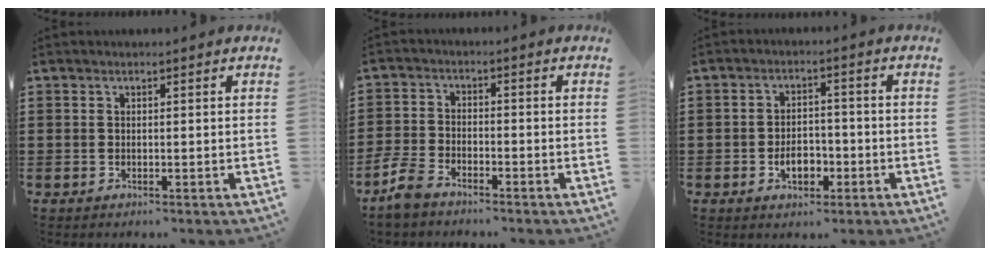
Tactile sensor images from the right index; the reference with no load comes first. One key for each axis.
{"total": 4.3, "fx": -3.6, "fy": 1.4, "fz": 1.9, "tx": -0.062, "ty": -0.003, "tz": -0.078}
{"total": 4.5, "fx": -1.8, "fy": 2.7, "fz": 3.2, "tx": -0.051, "ty": 0.000, "tz": -0.032}